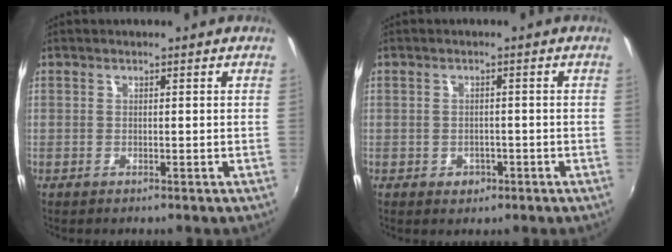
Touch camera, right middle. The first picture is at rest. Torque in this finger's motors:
{"motor_torque": [0.00, 0.08, -0.02, 0.00]}